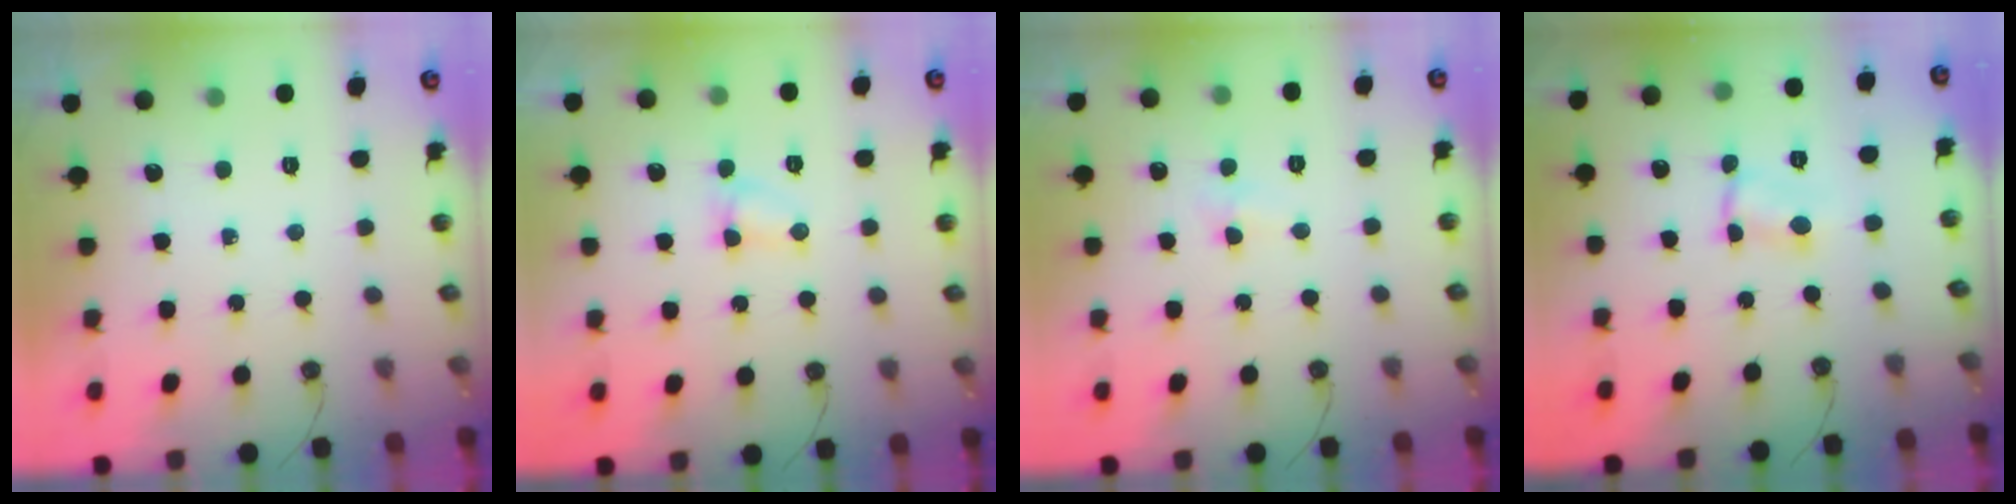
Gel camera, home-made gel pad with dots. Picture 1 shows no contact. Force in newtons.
{"total": 3.7, "press": 3.6, "slide": 1.0}
{"total": 4.0, "press": 2.2, "slide": 3.4}
{"total": 1.0, "press": 1.0, "slide": 0.2}